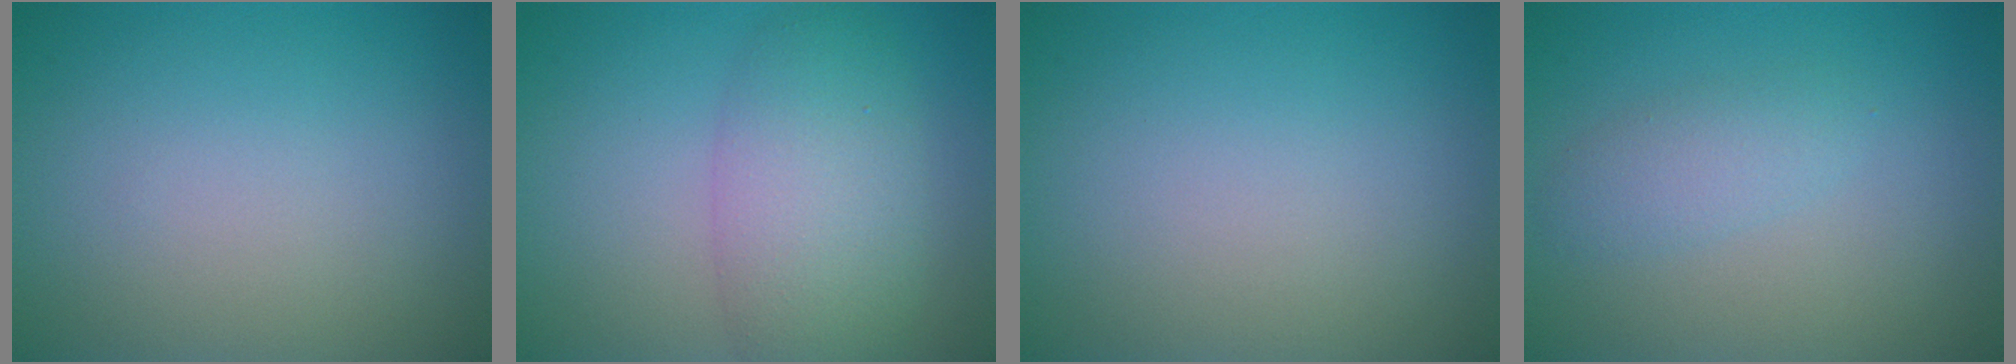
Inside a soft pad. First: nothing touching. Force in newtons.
{"total": 5.5, "press": 5.5, "slide": 0.4}
{"total": 0.0}
{"total": 2.0, "press": 2.0, "slide": 0.1}